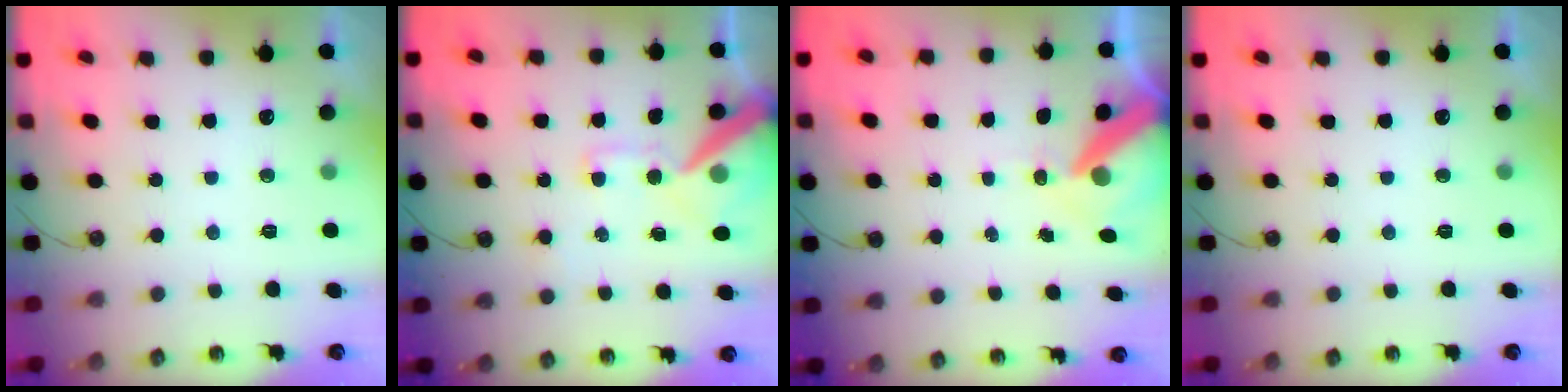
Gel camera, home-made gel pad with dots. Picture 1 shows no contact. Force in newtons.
{"total": 16.6, "press": 16.5, "slide": 2.2}
{"total": 11.1, "press": 11.0, "slide": 1.3}
{"total": 0.0}